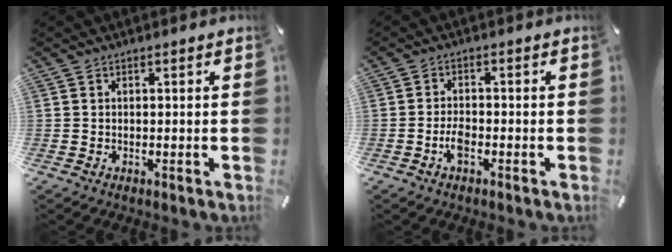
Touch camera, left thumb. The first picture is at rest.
{"total": 3.2, "force": [-1.6, 1.4, 2.4], "torque": [-0.054, 0.003, -0.034]}